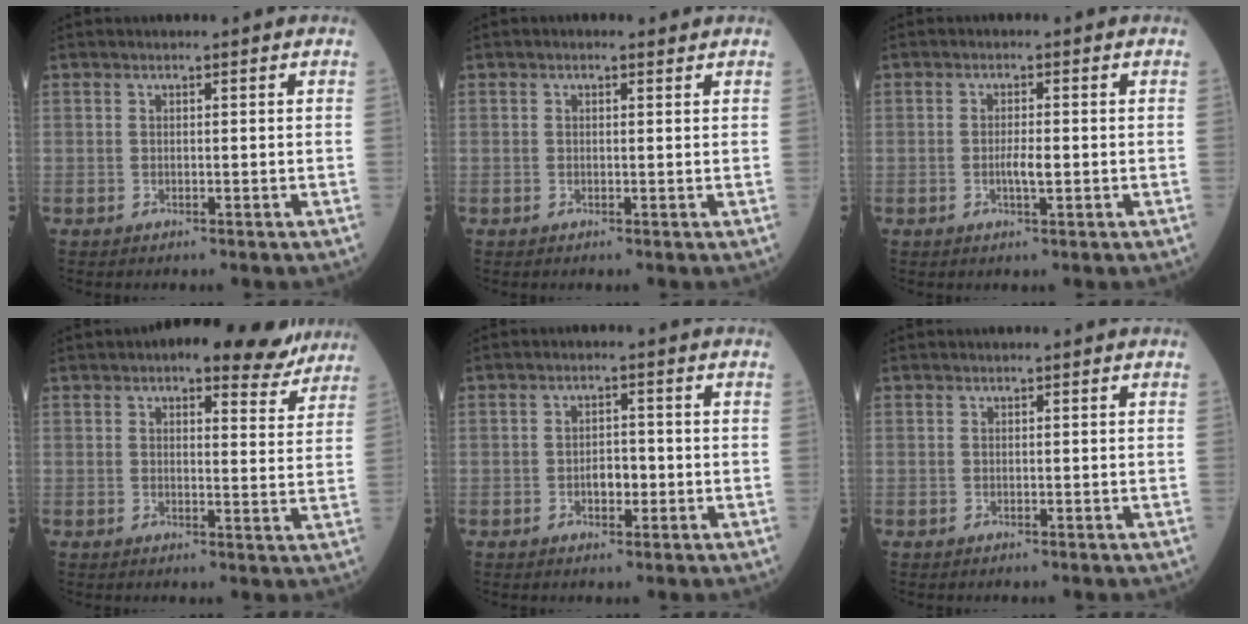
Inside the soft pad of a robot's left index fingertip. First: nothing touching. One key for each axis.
{"total": 0.9, "fx": 0.5, "fy": 0.4, "fz": 0.6, "tx": -0.015, "ty": 0.004, "tz": 0.005}
{"total": 2.5, "fx": -0.5, "fy": 0.4, "fz": 2.4, "tx": -0.047, "ty": 0.000, "tz": -0.008}
{"total": 9.7, "fx": 7.8, "fy": 3.3, "fz": 4.7, "tx": -0.047, "ty": 0.006, "tz": 0.086}
{"total": 3.1, "fx": -0.9, "fy": 1.6, "fz": 2.5, "tx": -0.039, "ty": 0.005, "tz": -0.013}
{"total": 0.0}